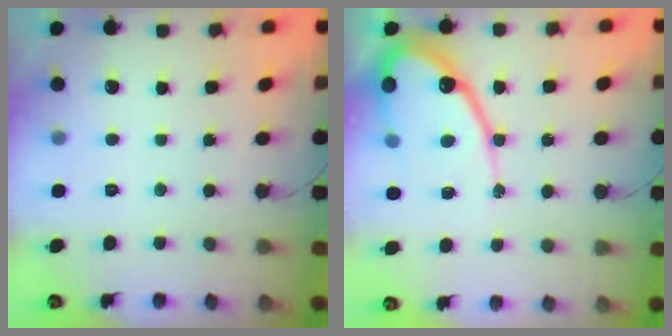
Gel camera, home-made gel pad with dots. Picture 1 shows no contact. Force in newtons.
{"total": 16.8, "press": 16.8, "slide": 1.1}